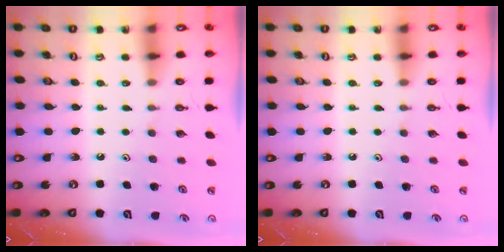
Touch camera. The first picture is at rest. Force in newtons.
{"total": 0.0}